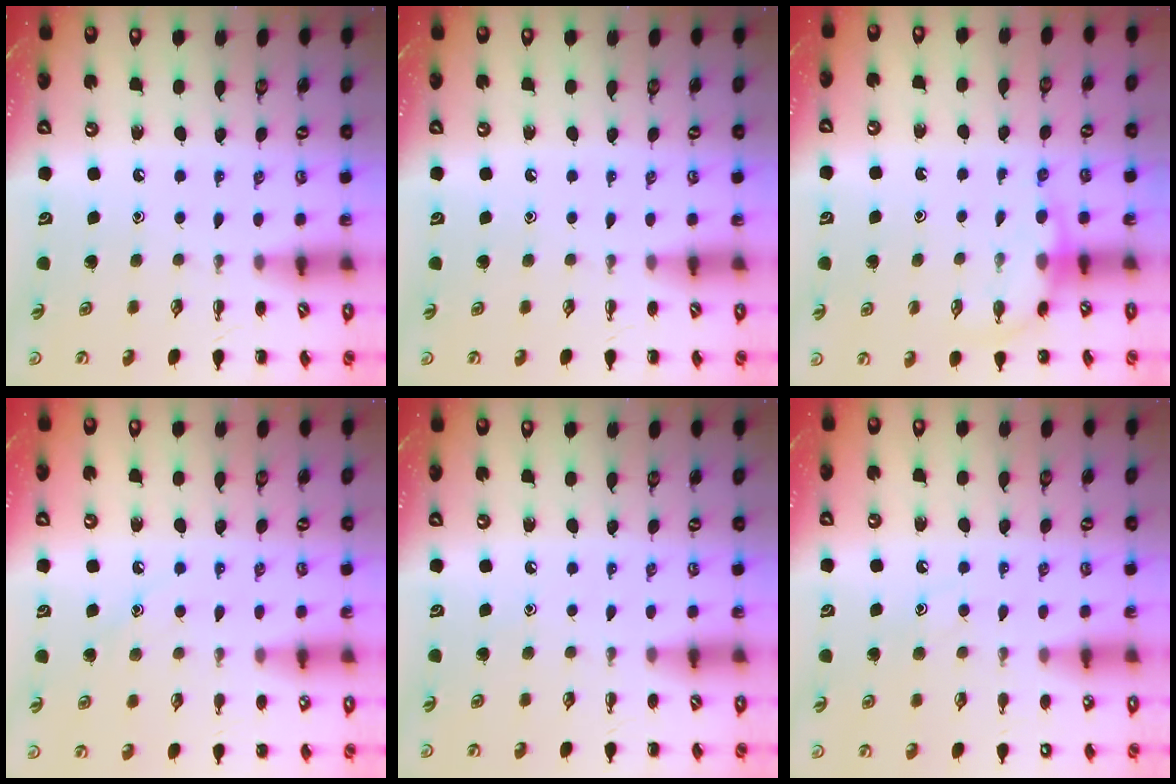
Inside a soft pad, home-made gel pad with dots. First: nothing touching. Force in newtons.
{"total": 0.0}
{"total": 6.2, "press": 6.2, "slide": 0.5}
{"total": 8.4, "press": 8.2, "slide": 1.5}
{"total": 5.5, "press": 5.2, "slide": 1.8}
{"total": 7.6, "press": 7.5, "slide": 1.1}